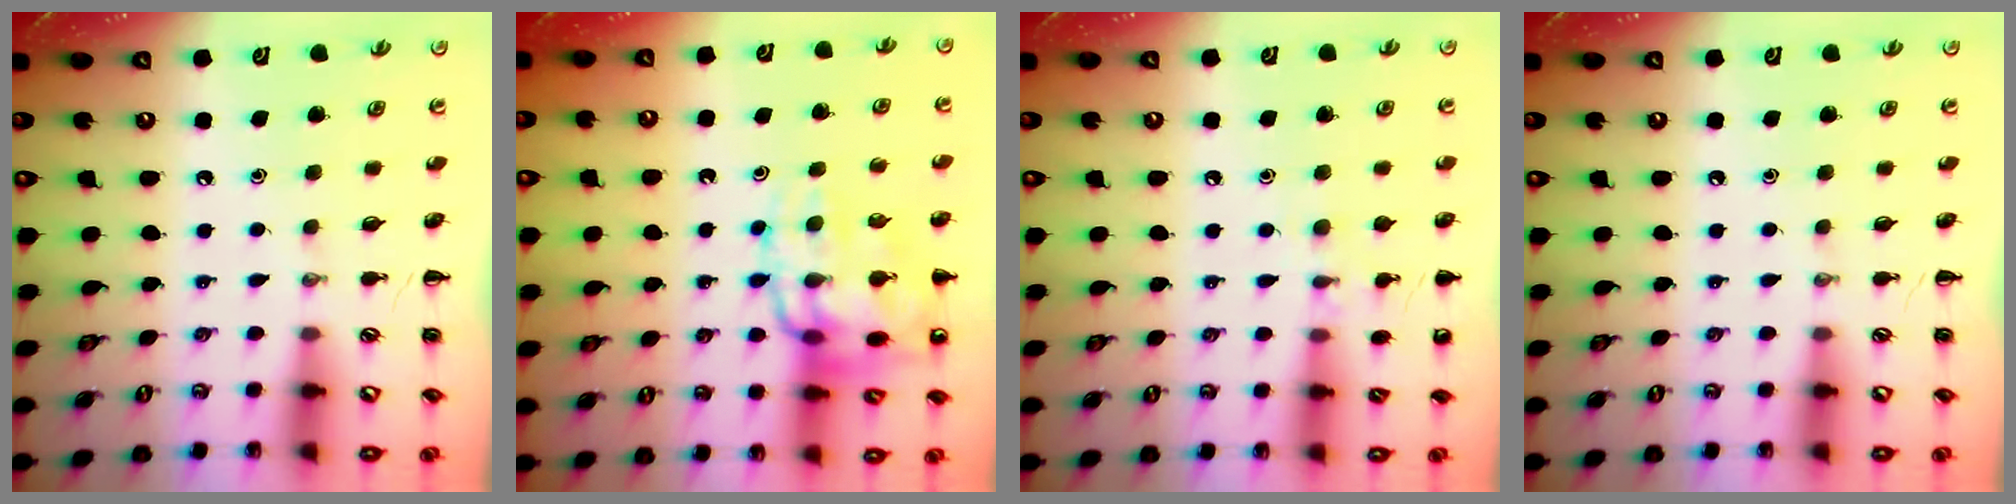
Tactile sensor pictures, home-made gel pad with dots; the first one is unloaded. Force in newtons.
{"total": 15.5, "press": 15.5, "slide": 1.0}
{"total": 7.3, "press": 7.1, "slide": 1.9}
{"total": 0.0}